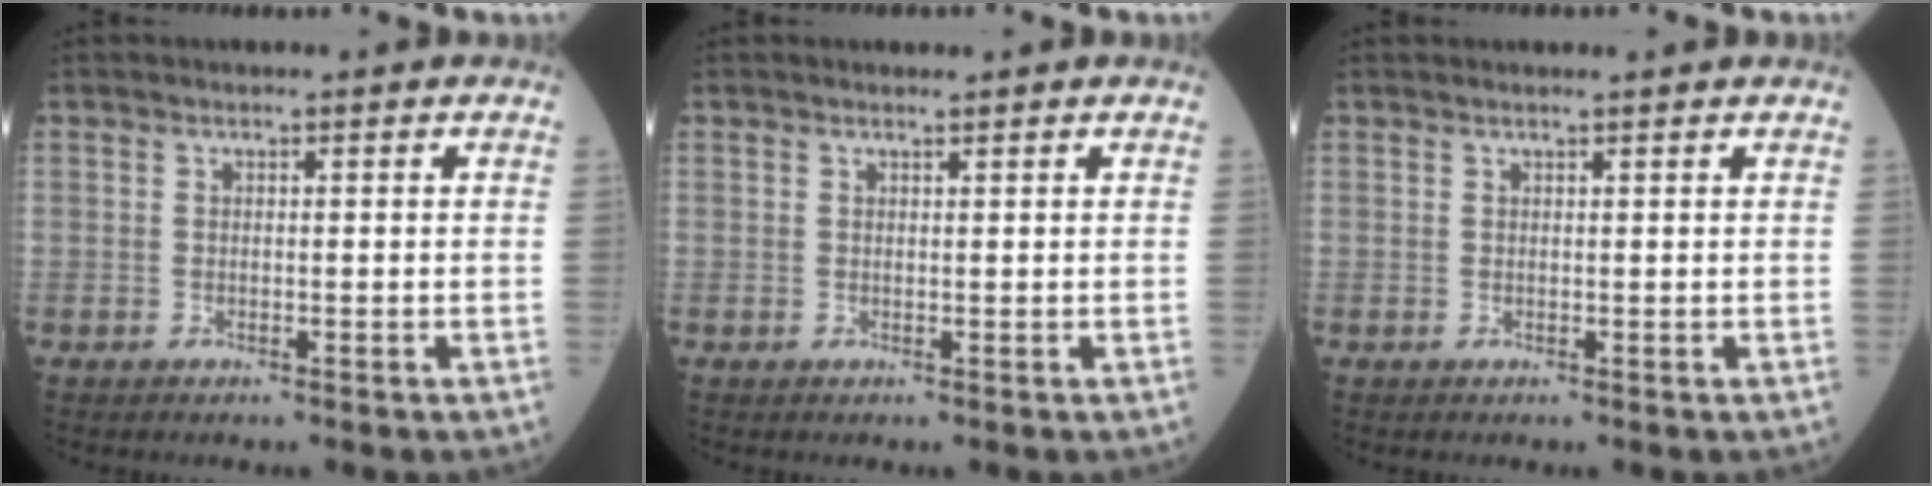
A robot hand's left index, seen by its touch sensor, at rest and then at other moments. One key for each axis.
{"total": 0.5, "fx": 0.5, "fy": 0.0, "fz": 0.2, "tx": -0.009, "ty": -0.004, "tz": 0.008}
{"total": 1.4, "fx": 1.3, "fy": -0.2, "fz": 0.4, "tx": -0.007, "ty": 0.005, "tz": 0.019}